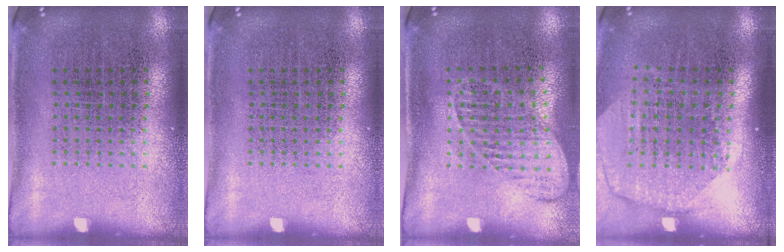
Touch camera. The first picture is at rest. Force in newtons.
{"total": 0.0}
{"total": 1.3, "press": 1.2, "slide": 0.5}
{"total": 1.9, "press": 1.6, "slide": 1.0}